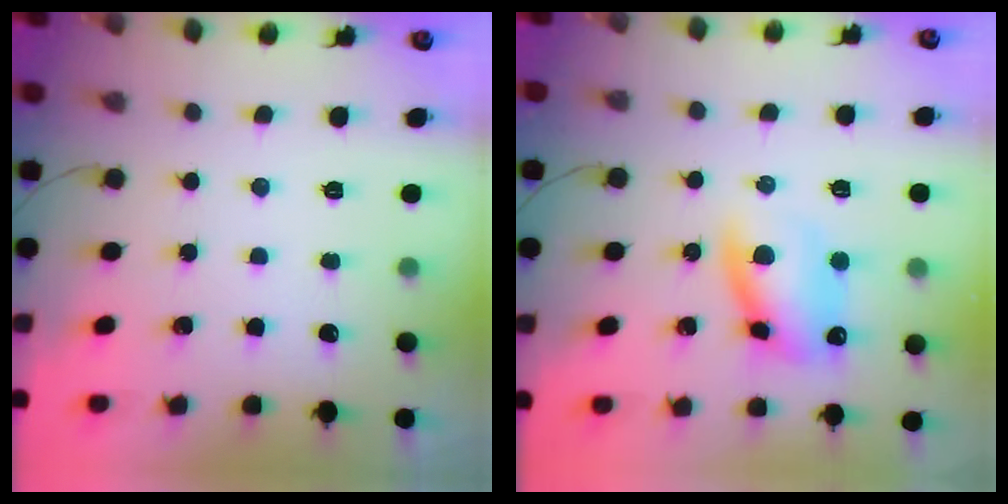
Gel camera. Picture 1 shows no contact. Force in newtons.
{"total": 12.2, "press": 12.0, "slide": 2.3}